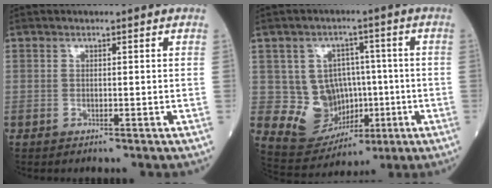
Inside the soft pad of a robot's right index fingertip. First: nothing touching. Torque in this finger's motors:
{"motor_torque": [0.70, 0.02, 0.18, 0.06]}